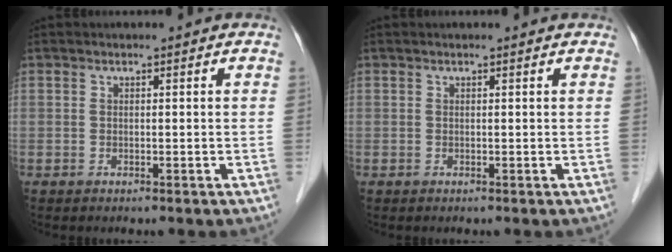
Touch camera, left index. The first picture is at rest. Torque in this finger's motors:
{"motor_torque": [0.14, -0.07, 0.03, 0.01]}